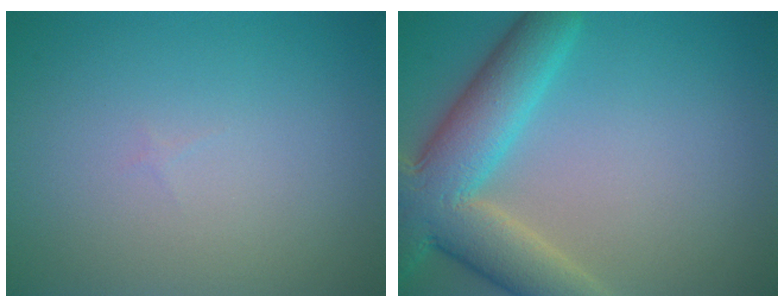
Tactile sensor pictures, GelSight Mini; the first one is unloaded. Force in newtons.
{"total": 8.6, "press": 8.6, "slide": 0.6}